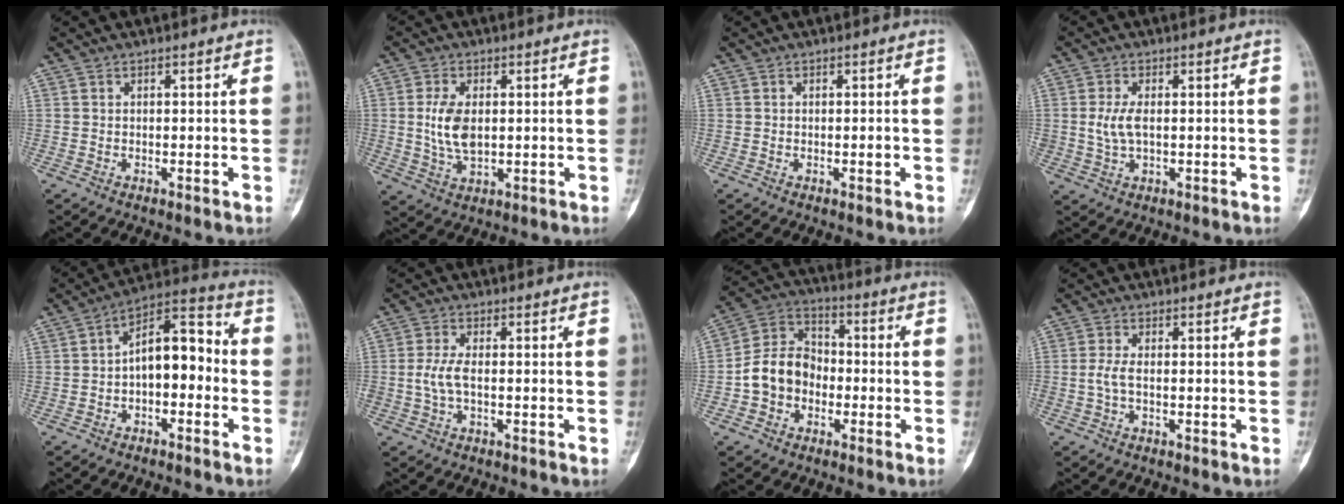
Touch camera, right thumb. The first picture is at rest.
{"total": 7.2, "force": [0.5, 4.0, 5.9], "torque": [-0.120, -0.006, 0.013]}
{"total": 0.7, "force": [-0.2, 0.3, 0.6], "torque": [-0.007, 0.000, -0.004]}
{"total": 4.6, "force": [0.2, 2.4, 3.8], "torque": [-0.086, -0.001, 0.006]}
{"total": 11.2, "force": [-1.5, 6.1, 9.3], "torque": [-0.119, 0.048, -0.038]}
{"total": 3.9, "force": [-0.5, 1.7, 3.5], "torque": [-0.090, 0.005, -0.012]}
{"total": 10.8, "force": [-2.5, 8.8, 5.8], "torque": [-0.086, 0.044, -0.059]}
{"total": 2.5, "force": [-0.4, 0.9, 2.2], "torque": [-0.059, -0.002, -0.010]}